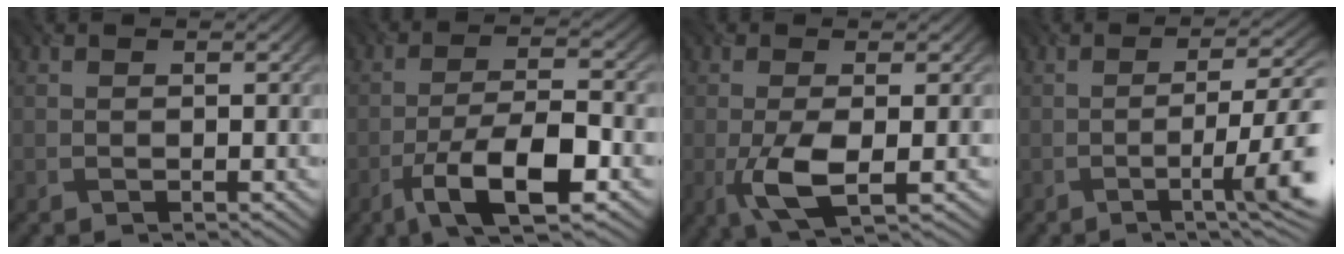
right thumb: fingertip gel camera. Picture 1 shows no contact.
{"total": 10.6, "force": [-5.2, 3.2, 8.7], "torque": [-0.153, 0.002, -0.095]}
{"total": 5.7, "force": [-1.4, 1.8, 5.2], "torque": [-0.111, -0.005, -0.028]}
{"total": 8.1, "force": [-2.2, 1.5, 7.7], "torque": [-0.115, 0.004, -0.033]}